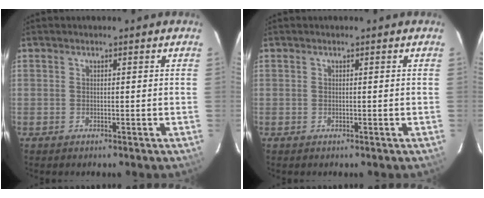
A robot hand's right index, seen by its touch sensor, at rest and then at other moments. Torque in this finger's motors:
{"motor_torque": [0.00, 0.00, -0.02, 0.00]}